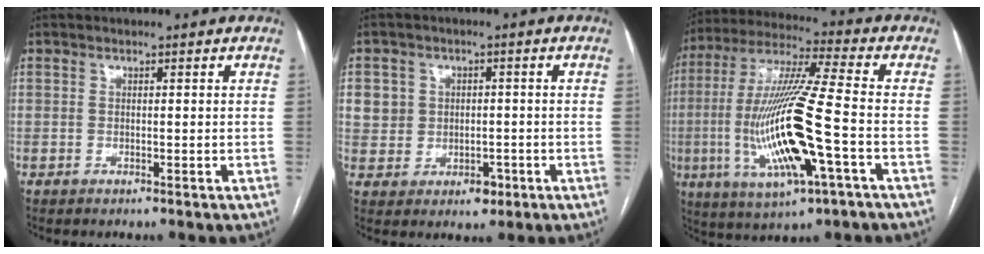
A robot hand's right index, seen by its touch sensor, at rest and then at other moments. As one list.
[{"total": 5.8, "force": [-0.2, 5.5, 1.9], "torque": [-0.014, 0.014, 0.010]}, {"total": 19.2, "force": [-4.2, 1.7, 18.6], "torque": [-0.391, -0.013, -0.075]}]